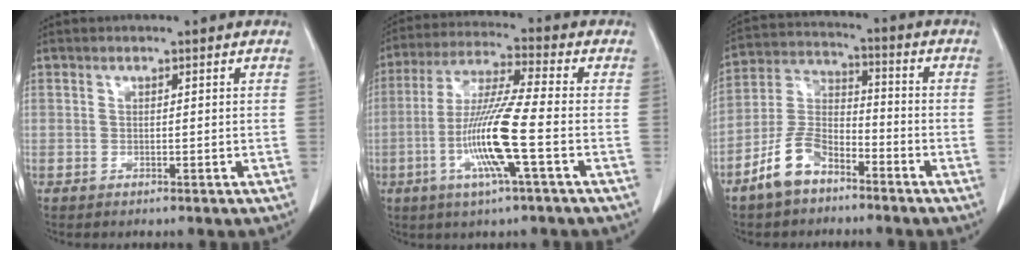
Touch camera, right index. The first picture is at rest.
{"total": 12.2, "force": [-3.4, -0.3, 11.7], "torque": [-0.234, -0.009, -0.072]}
{"total": 8.9, "force": [-5.9, 4.5, 4.9], "torque": [-0.113, 0.008, -0.120]}